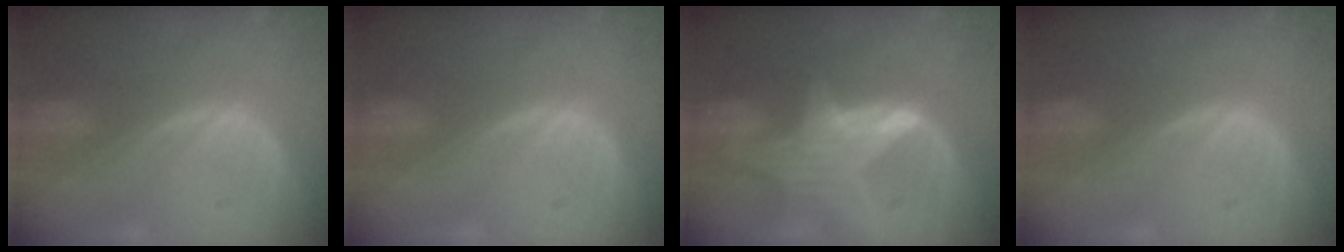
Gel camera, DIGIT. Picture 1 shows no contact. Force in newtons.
{"total": 0.0}
{"total": 6.5, "press": 6.4, "slide": 1.4}
{"total": 0.0}